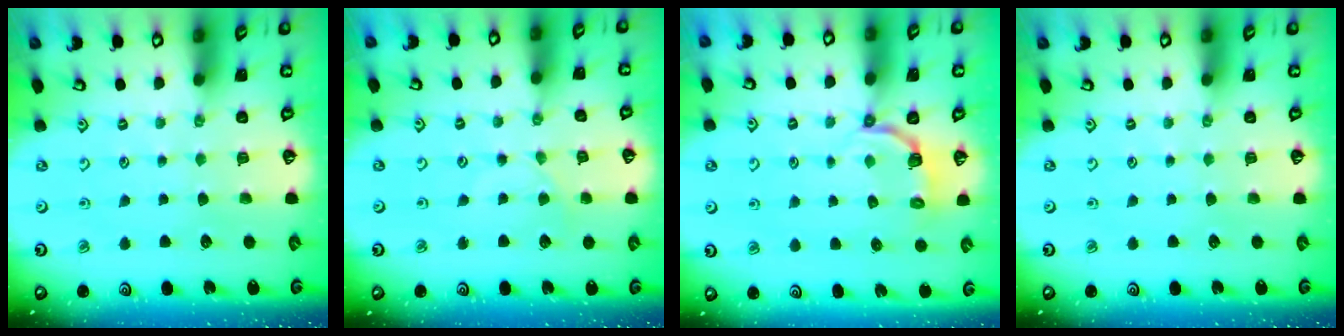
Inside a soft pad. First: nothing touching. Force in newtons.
{"total": 1.5, "press": 1.5, "slide": 0.4}
{"total": 3.7, "press": 2.0, "slide": 3.1}
{"total": 0.0}